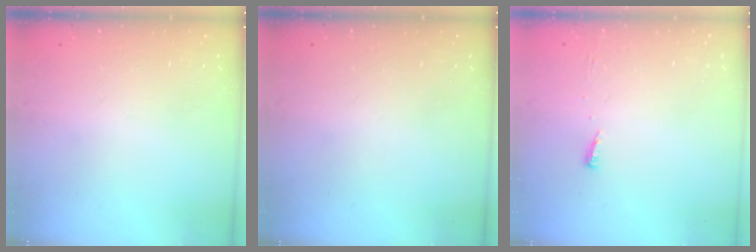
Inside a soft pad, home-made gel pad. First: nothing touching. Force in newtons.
{"total": 0.0}
{"total": 3.7, "press": 3.7, "slide": 0.5}